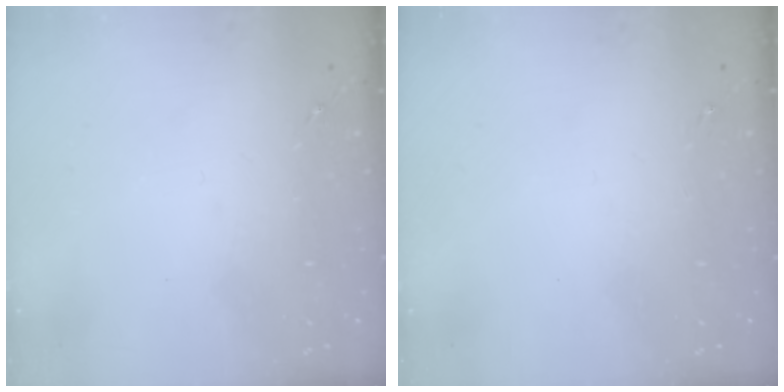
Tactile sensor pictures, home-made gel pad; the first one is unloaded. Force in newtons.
{"total": 0.0}